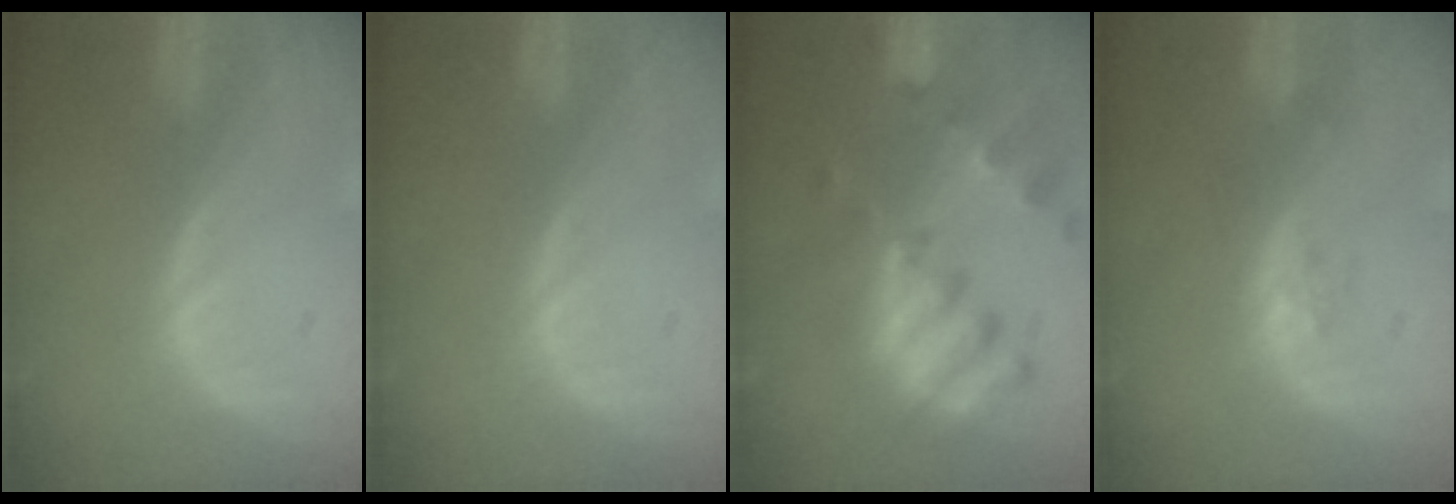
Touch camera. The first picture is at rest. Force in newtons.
{"total": 0.0}
{"total": 10.0, "press": 8.8, "slide": 4.7}
{"total": 1.9, "press": 1.9, "slide": 0.2}